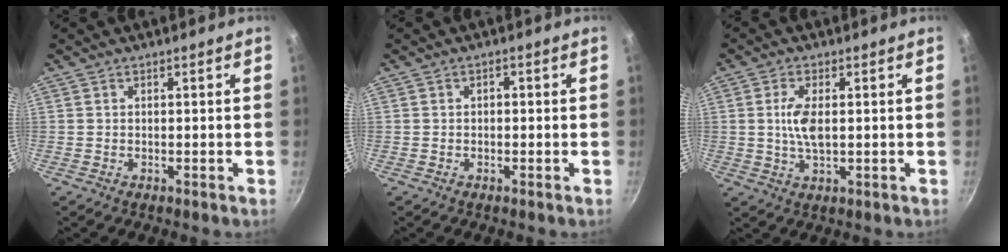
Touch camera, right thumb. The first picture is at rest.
{"total": 0.9, "force": [-0.1, 0.7, 0.6], "torque": [0.000, 0.003, -0.005]}
{"total": 5.5, "force": [0.5, 2.4, 4.9], "torque": [-0.105, -0.004, 0.011]}